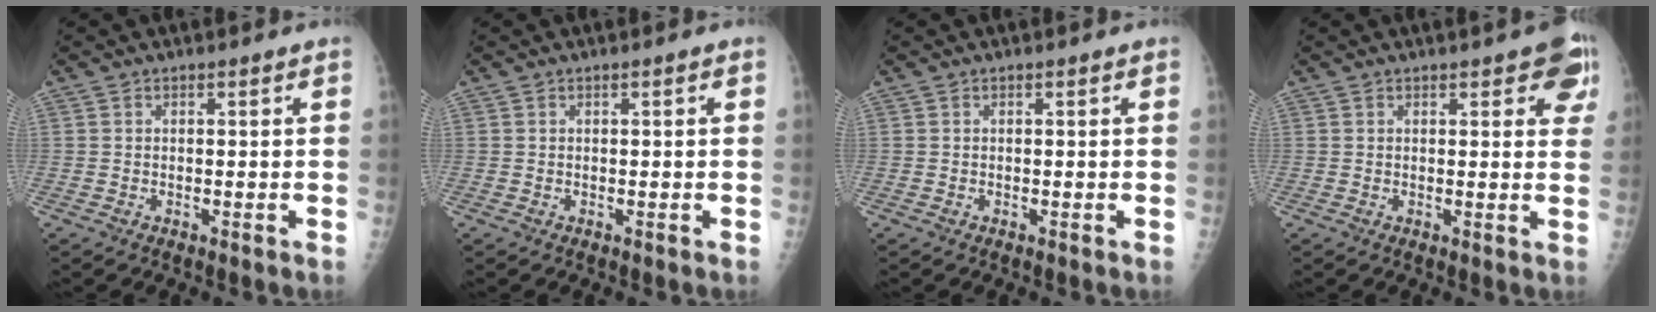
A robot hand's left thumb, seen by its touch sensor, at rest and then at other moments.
{"total": 0.0}
{"total": 0.0}
{"total": 7.0, "force": [3.7, 2.7, 5.3], "torque": [-0.032, -0.009, 0.036]}